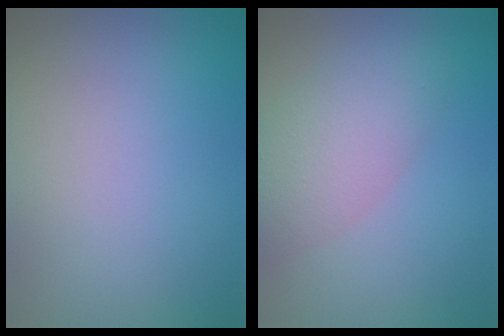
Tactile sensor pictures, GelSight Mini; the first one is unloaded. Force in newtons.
{"total": 4.8, "press": 4.8, "slide": 0.1}